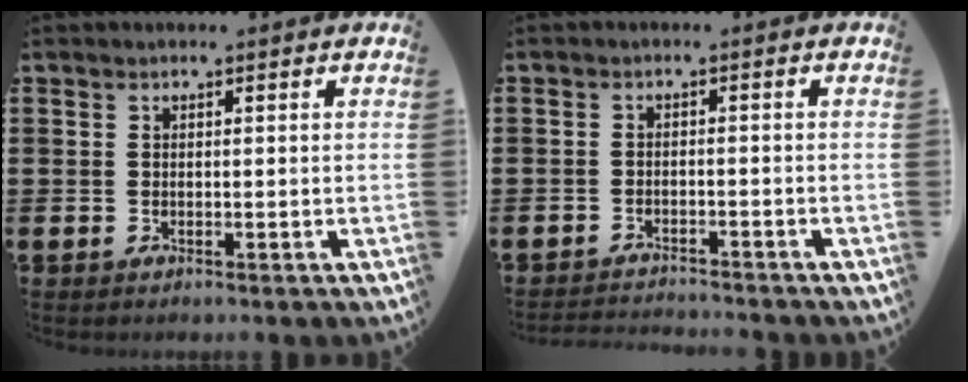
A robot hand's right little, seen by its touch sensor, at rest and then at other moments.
{"total": 1.8, "force": [-1.8, -0.2, -0.1], "torque": [-0.001, 0.003, -0.039]}